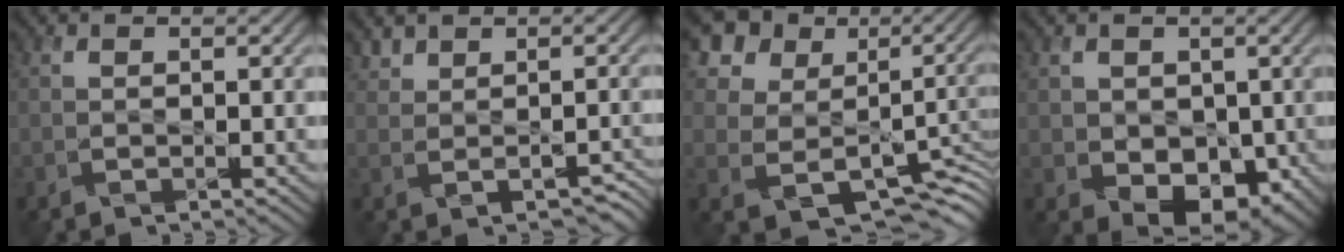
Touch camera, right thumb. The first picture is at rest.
{"total": 2.8, "force": [1.4, 2.1, 1.2], "torque": [-0.017, -0.009, 0.033]}
{"total": 12.5, "force": [3.9, 10.0, 6.5], "torque": [-0.170, -0.003, 0.087]}
{"total": 6.4, "force": [-0.3, 5.0, 4.0], "torque": [-0.074, -0.024, 0.000]}